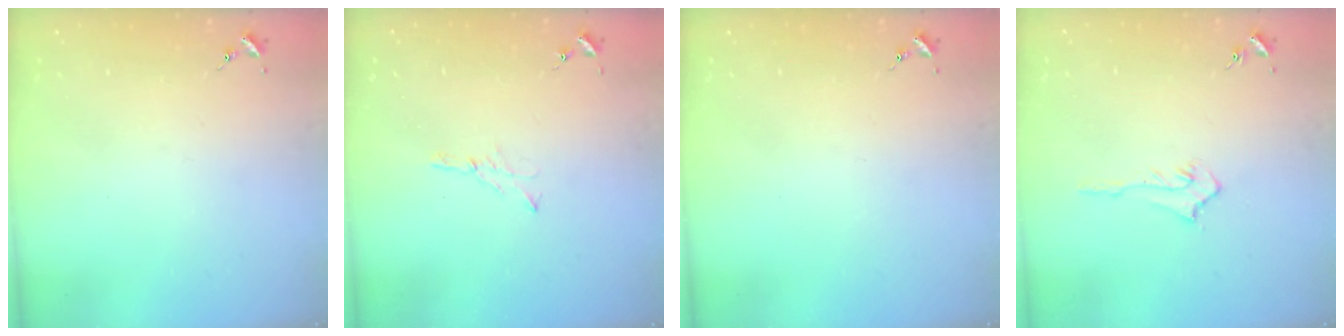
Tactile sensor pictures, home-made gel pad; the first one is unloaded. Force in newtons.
{"total": 3.0, "press": 3.0, "slide": 0.3}
{"total": 0.0}
{"total": 4.1, "press": 4.0, "slide": 0.6}